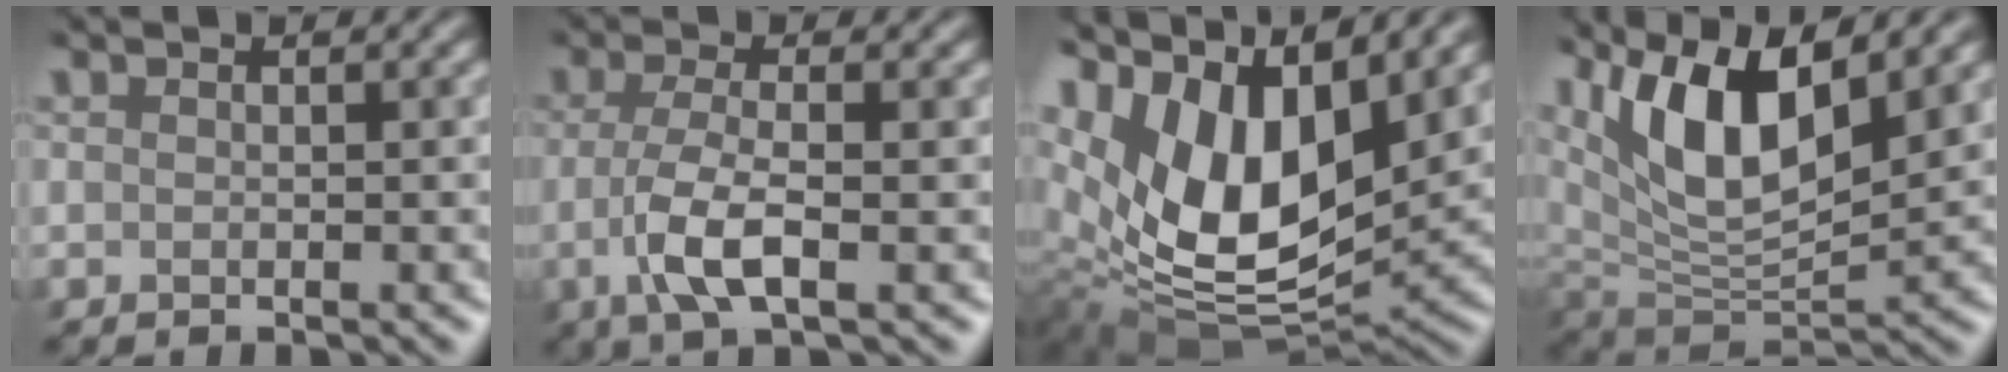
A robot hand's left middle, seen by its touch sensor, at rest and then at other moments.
{"total": 4.2, "force": [-1.1, 1.2, 3.9], "torque": [-0.087, 0.006, -0.026]}
{"total": 13.1, "force": [5.4, 6.9, 9.7], "torque": [-0.189, 0.004, 0.101]}
{"total": 9.7, "force": [5.0, 3.7, 7.5], "torque": [-0.143, -0.003, 0.091]}